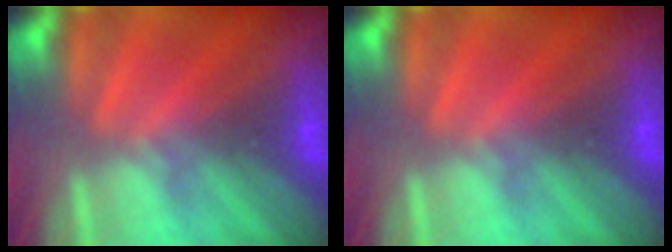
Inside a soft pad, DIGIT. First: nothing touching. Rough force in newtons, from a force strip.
{"total": 0.0}